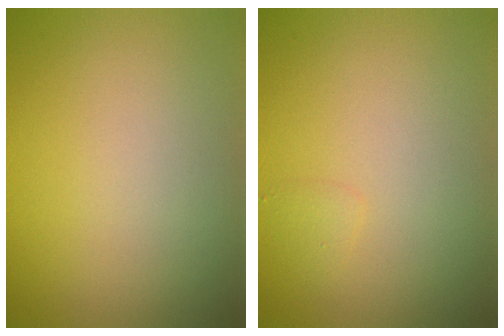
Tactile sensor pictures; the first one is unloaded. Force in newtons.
{"total": 0.7, "press": 0.7, "slide": 0.0}